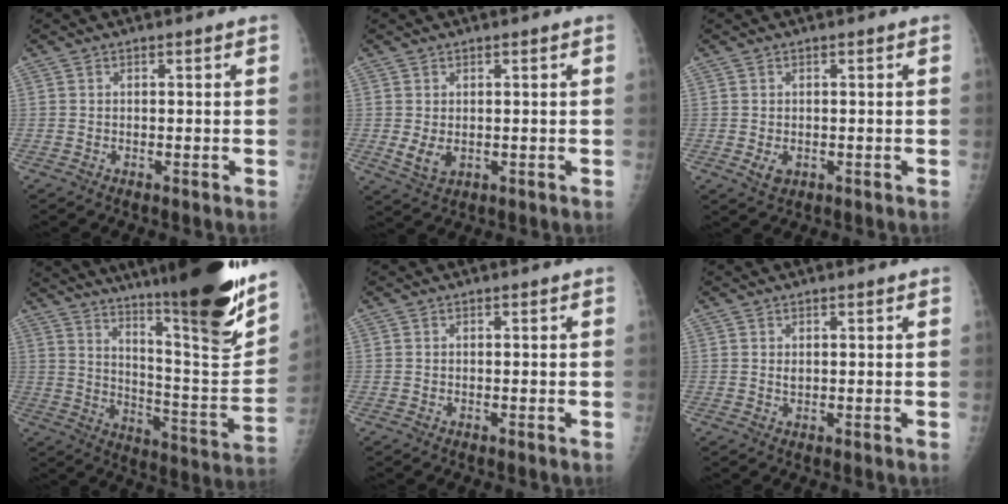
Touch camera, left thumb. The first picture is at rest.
{"total": 3.8, "force": [0.2, 2.3, 3.0], "torque": [-0.048, -0.010, 0.013]}
{"total": 2.5, "force": [-0.2, 1.7, 1.8], "torque": [-0.023, -0.005, 0.003]}
{"total": 29.4, "force": [21.2, 3.6, 20.0], "torque": [-0.288, -0.118, 0.312]}
{"total": 0.0}
{"total": 1.5, "force": [0.8, 0.7, 1.2], "torque": [-0.017, -0.004, 0.015]}